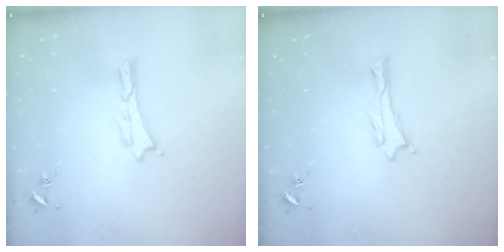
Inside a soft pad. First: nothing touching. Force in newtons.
{"total": 0.0}